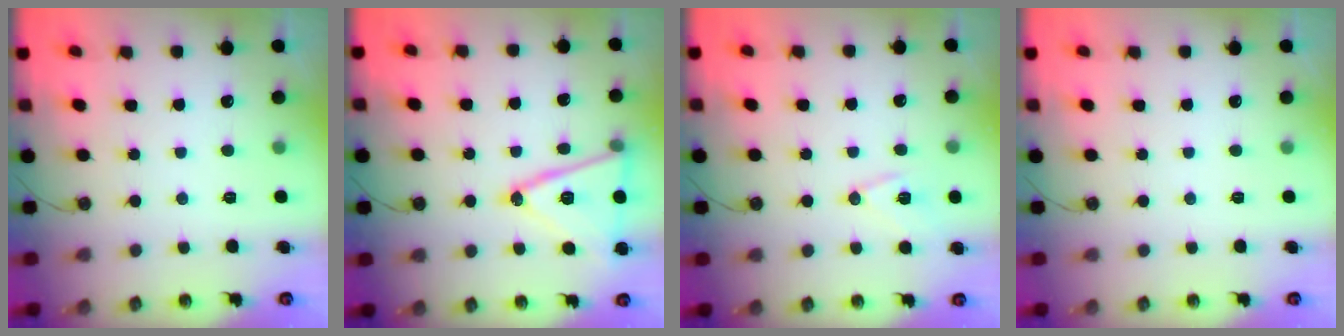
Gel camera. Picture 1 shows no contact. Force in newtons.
{"total": 17.6, "press": 17.3, "slide": 3.4}
{"total": 9.9, "press": 9.3, "slide": 3.4}
{"total": 0.0}